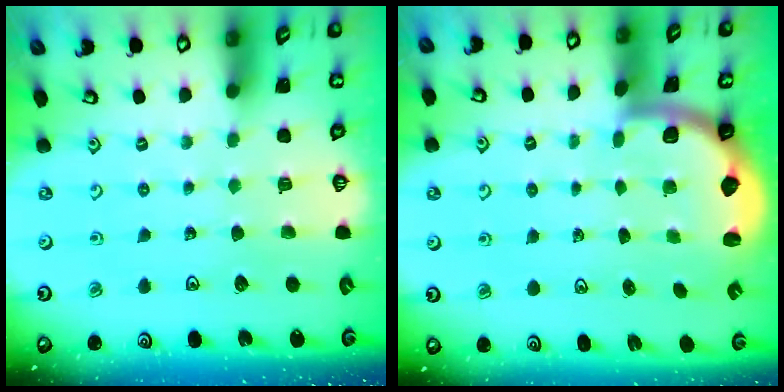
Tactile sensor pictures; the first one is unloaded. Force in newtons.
{"total": 2.0, "press": 2.0, "slide": 0.5}